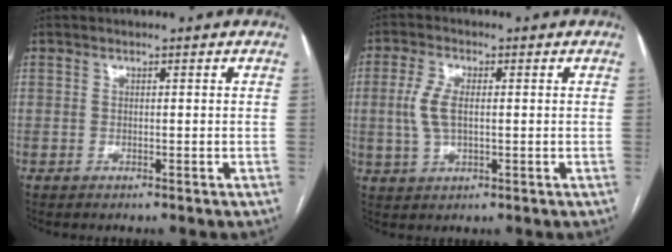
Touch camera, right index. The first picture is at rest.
{"total": 5.2, "force": [0.3, 2.2, 4.7], "torque": [-0.116, 0.005, 0.008]}